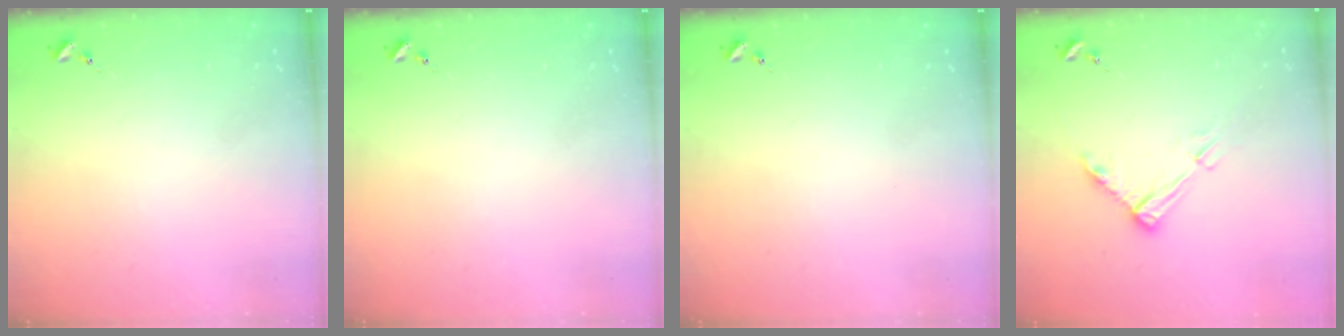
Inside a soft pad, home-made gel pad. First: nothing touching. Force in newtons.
{"total": 0.0}
{"total": 0.0}
{"total": 9.1, "press": 9.1, "slide": 0.8}